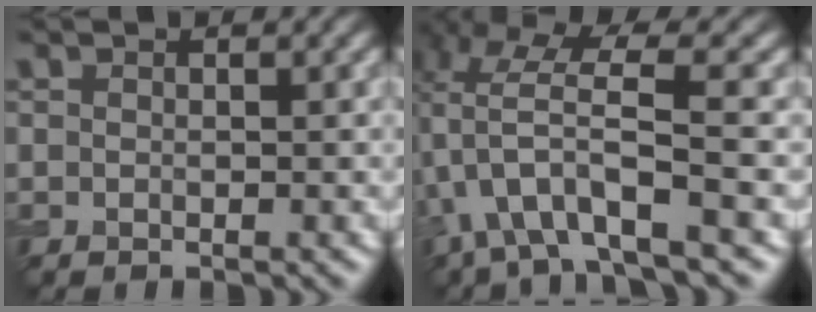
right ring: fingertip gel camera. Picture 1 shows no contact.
{"total": 7.2, "force": [-0.3, 2.2, 6.8], "torque": [-0.137, 0.001, -0.014]}